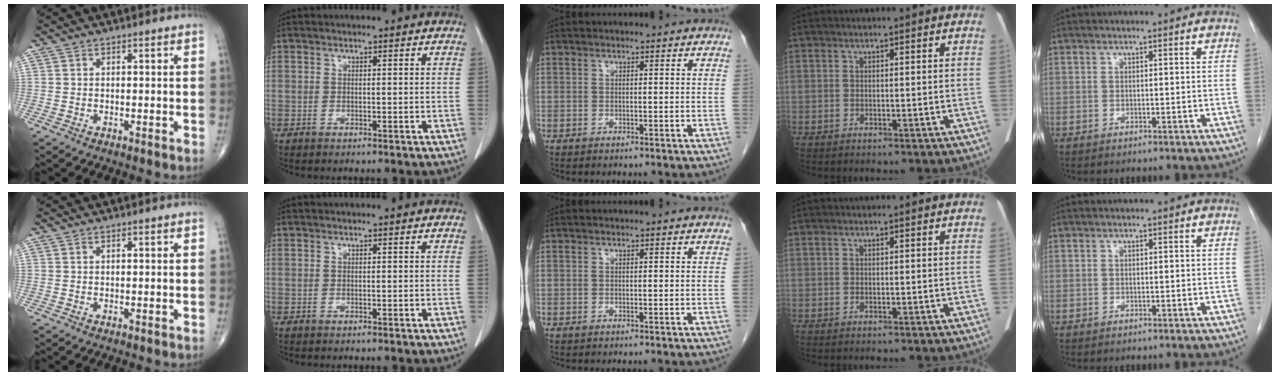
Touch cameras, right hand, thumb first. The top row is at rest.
{}